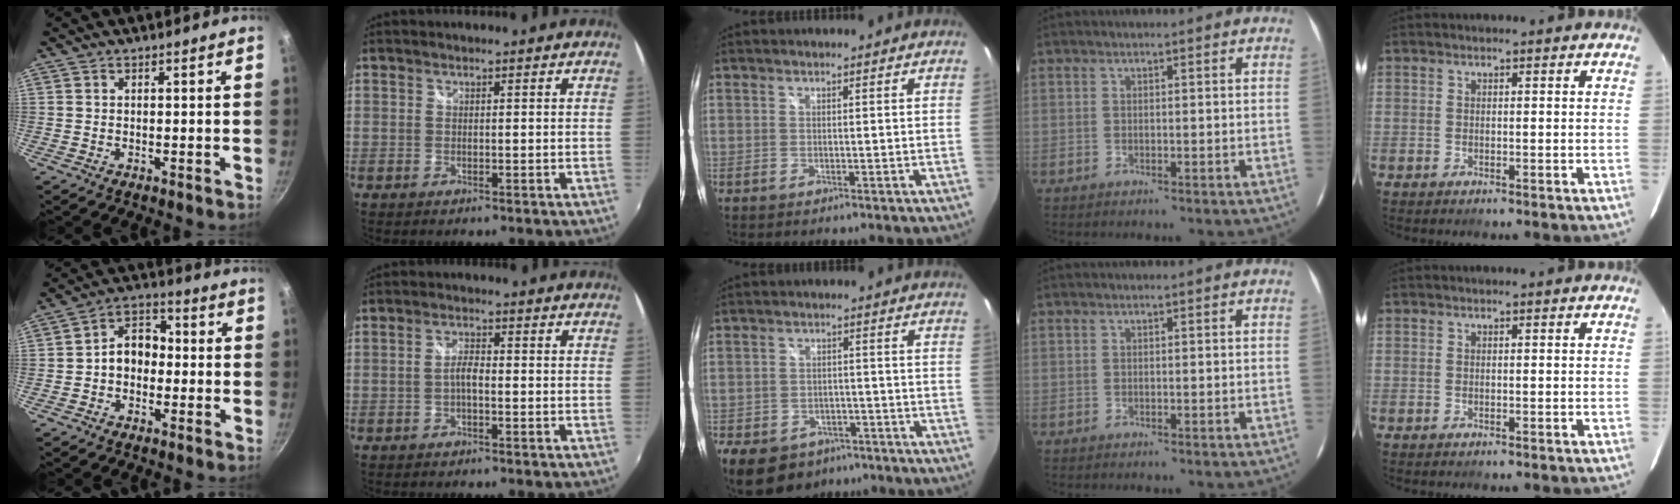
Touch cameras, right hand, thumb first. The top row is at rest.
{"thumb": {"total": 8.0, "force": [-0.9, 6.1, 5.1], "torque": [-0.039, 0.032, -0.031]}, "index": {"total": 2.3, "force": [-0.8, 0.7, 2.0], "torque": [-0.042, 0.006, -0.018]}, "middle": {"total": 13.2, "force": [-8.2, 8.7, 5.7], "torque": [-0.145, -0.004, -0.113]}}